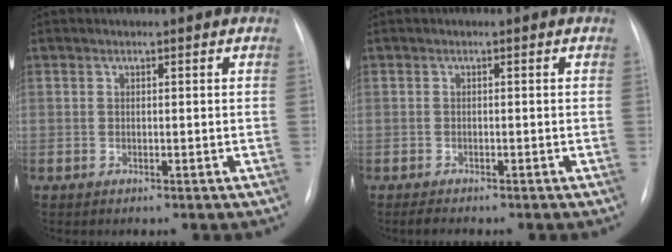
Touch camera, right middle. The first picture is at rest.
{"total": 1.4, "force": [-1.2, 0.3, 0.6], "torque": [-0.018, -0.005, -0.018]}